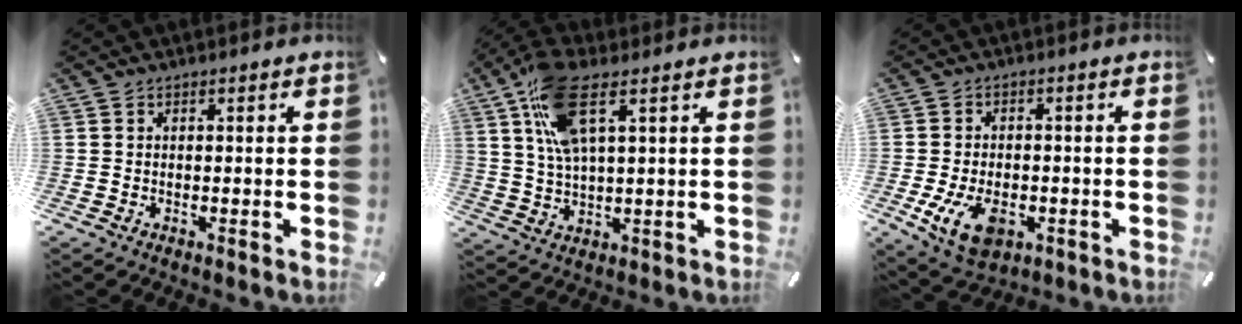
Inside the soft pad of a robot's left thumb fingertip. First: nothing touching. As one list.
[{"total": 12.9, "force": [5.9, 4.7, 10.4], "torque": [-0.206, -0.002, 0.111]}, {"total": 9.4, "force": [-2.9, 6.2, 6.4], "torque": [-0.128, -0.002, -0.052]}]